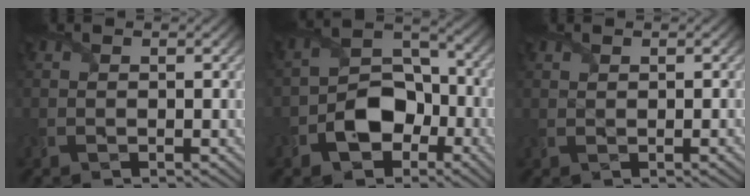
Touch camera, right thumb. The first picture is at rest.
{"total": 8.1, "force": [-3.4, 5.5, 4.8], "torque": [-0.082, 0.000, -0.067]}
{"total": 0.9, "force": [0.5, 0.2, 0.8], "torque": [-0.013, 0.002, 0.012]}